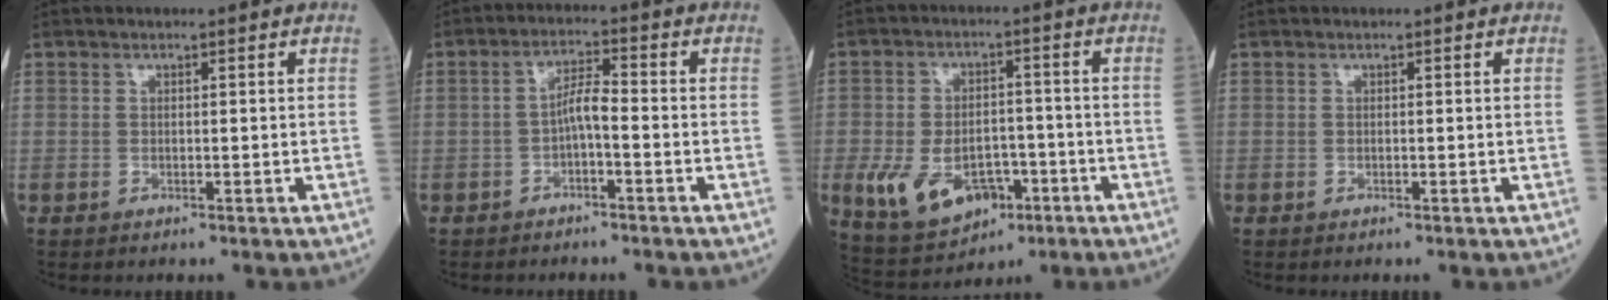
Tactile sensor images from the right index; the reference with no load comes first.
{"total": 3.6, "force": [-1.1, 0.7, 3.3], "torque": [-0.059, 0.010, -0.021]}
{"total": 11.6, "force": [-4.3, 6.9, 8.2], "torque": [-0.153, -0.001, -0.058]}
{"total": 0.0}